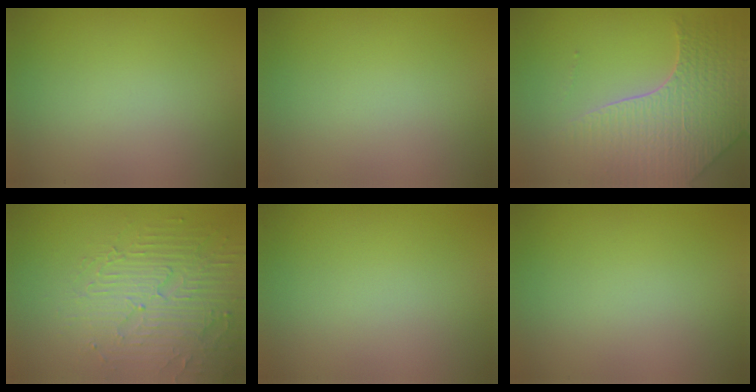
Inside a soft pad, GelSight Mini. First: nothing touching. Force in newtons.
{"total": 0.0}
{"total": 6.2, "press": 5.2, "slide": 3.4}
{"total": 5.2, "press": 4.7, "slide": 2.1}
{"total": 0.0}
{"total": 0.0}